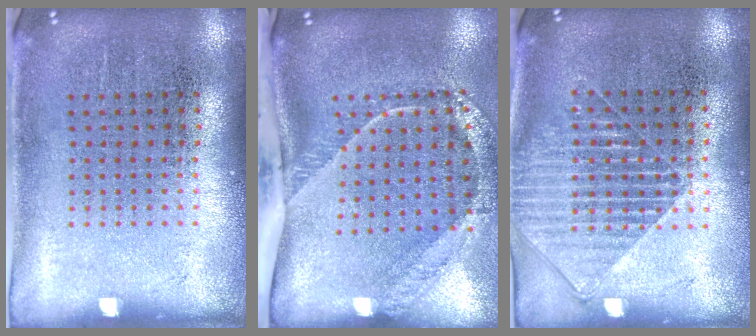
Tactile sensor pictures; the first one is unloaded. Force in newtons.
{"total": 2.7, "press": 1.8, "slide": 2.0}
{"total": 1.5, "press": 1.3, "slide": 0.8}